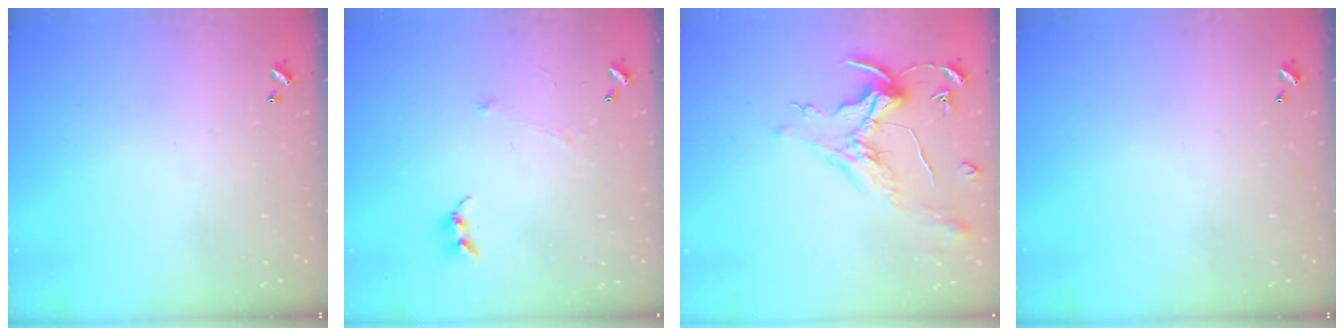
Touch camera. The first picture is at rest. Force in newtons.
{"total": 0.8, "press": 0.6, "slide": 0.5}
{"total": 1.6, "press": 1.4, "slide": 0.7}
{"total": 0.0}